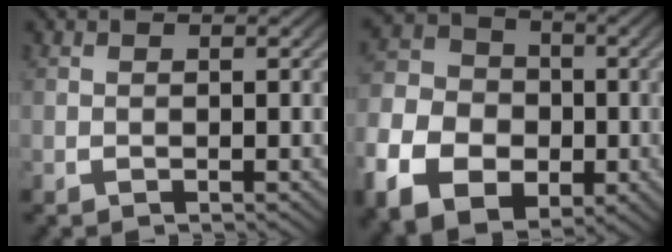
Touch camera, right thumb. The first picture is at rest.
{"total": 12.9, "force": [-2.3, 10.2, 7.5], "torque": [-0.158, -0.033, -0.032]}